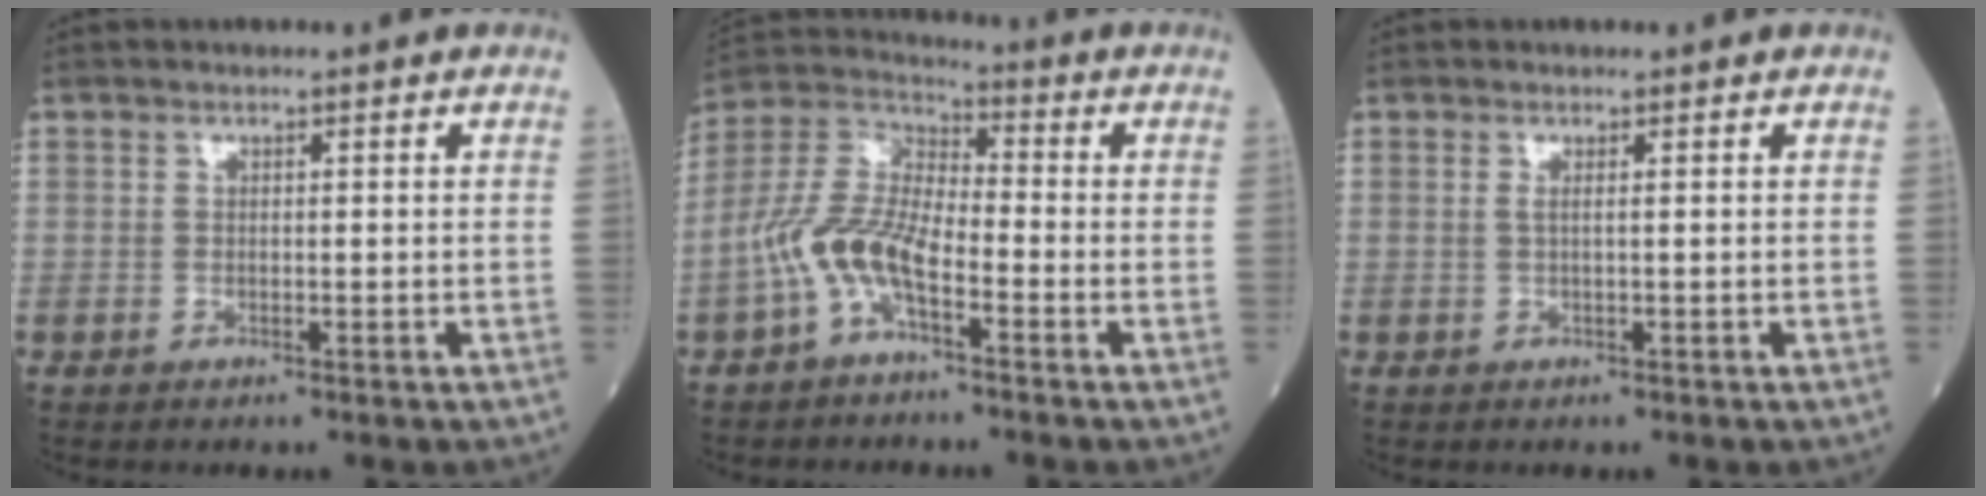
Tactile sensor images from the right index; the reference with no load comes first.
{"total": 9.8, "force": [-4.1, 3.8, 8.1], "torque": [-0.187, 0.019, -0.086]}
{"total": 0.7, "force": [0.1, -0.2, 0.7], "torque": [-0.020, -0.001, 0.000]}